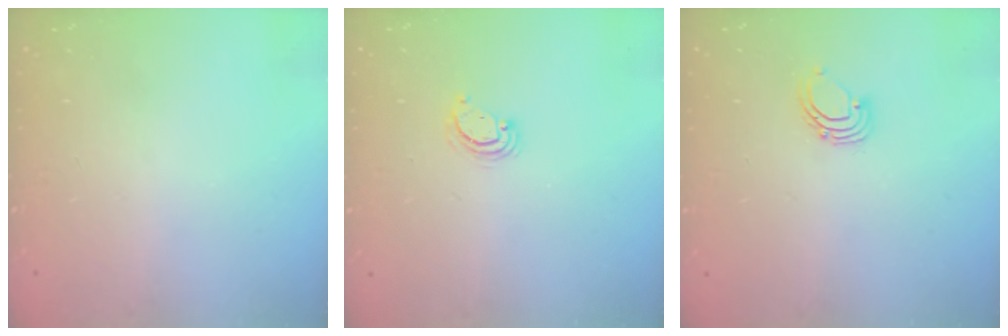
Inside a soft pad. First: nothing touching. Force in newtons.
{"total": 3.2, "press": 3.2, "slide": 0.3}
{"total": 2.6, "press": 2.6, "slide": 0.2}